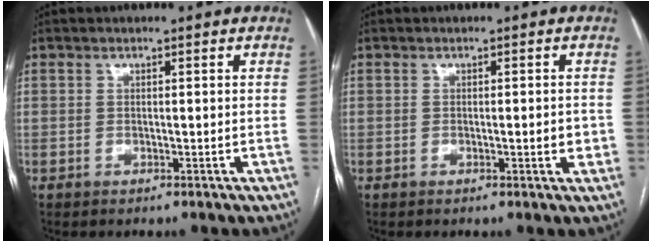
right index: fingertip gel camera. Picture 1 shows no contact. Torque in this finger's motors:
{"motor_torque": [1.09, 0.24, 0.26, 0.04]}